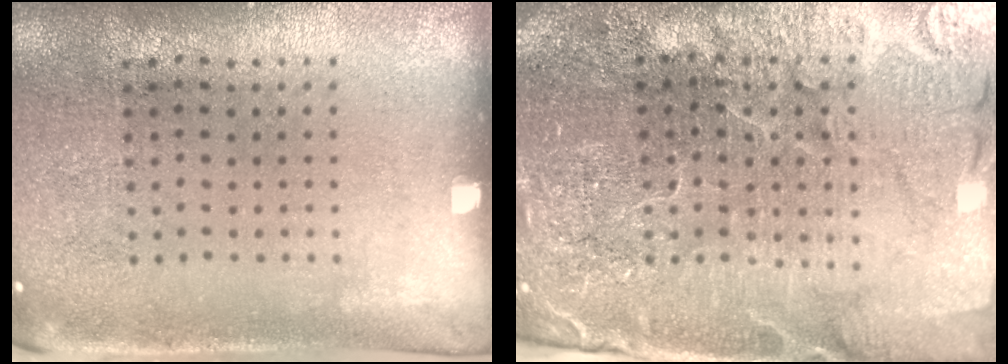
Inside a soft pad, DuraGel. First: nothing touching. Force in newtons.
{"total": 5.0, "press": 4.7, "slide": 1.8}